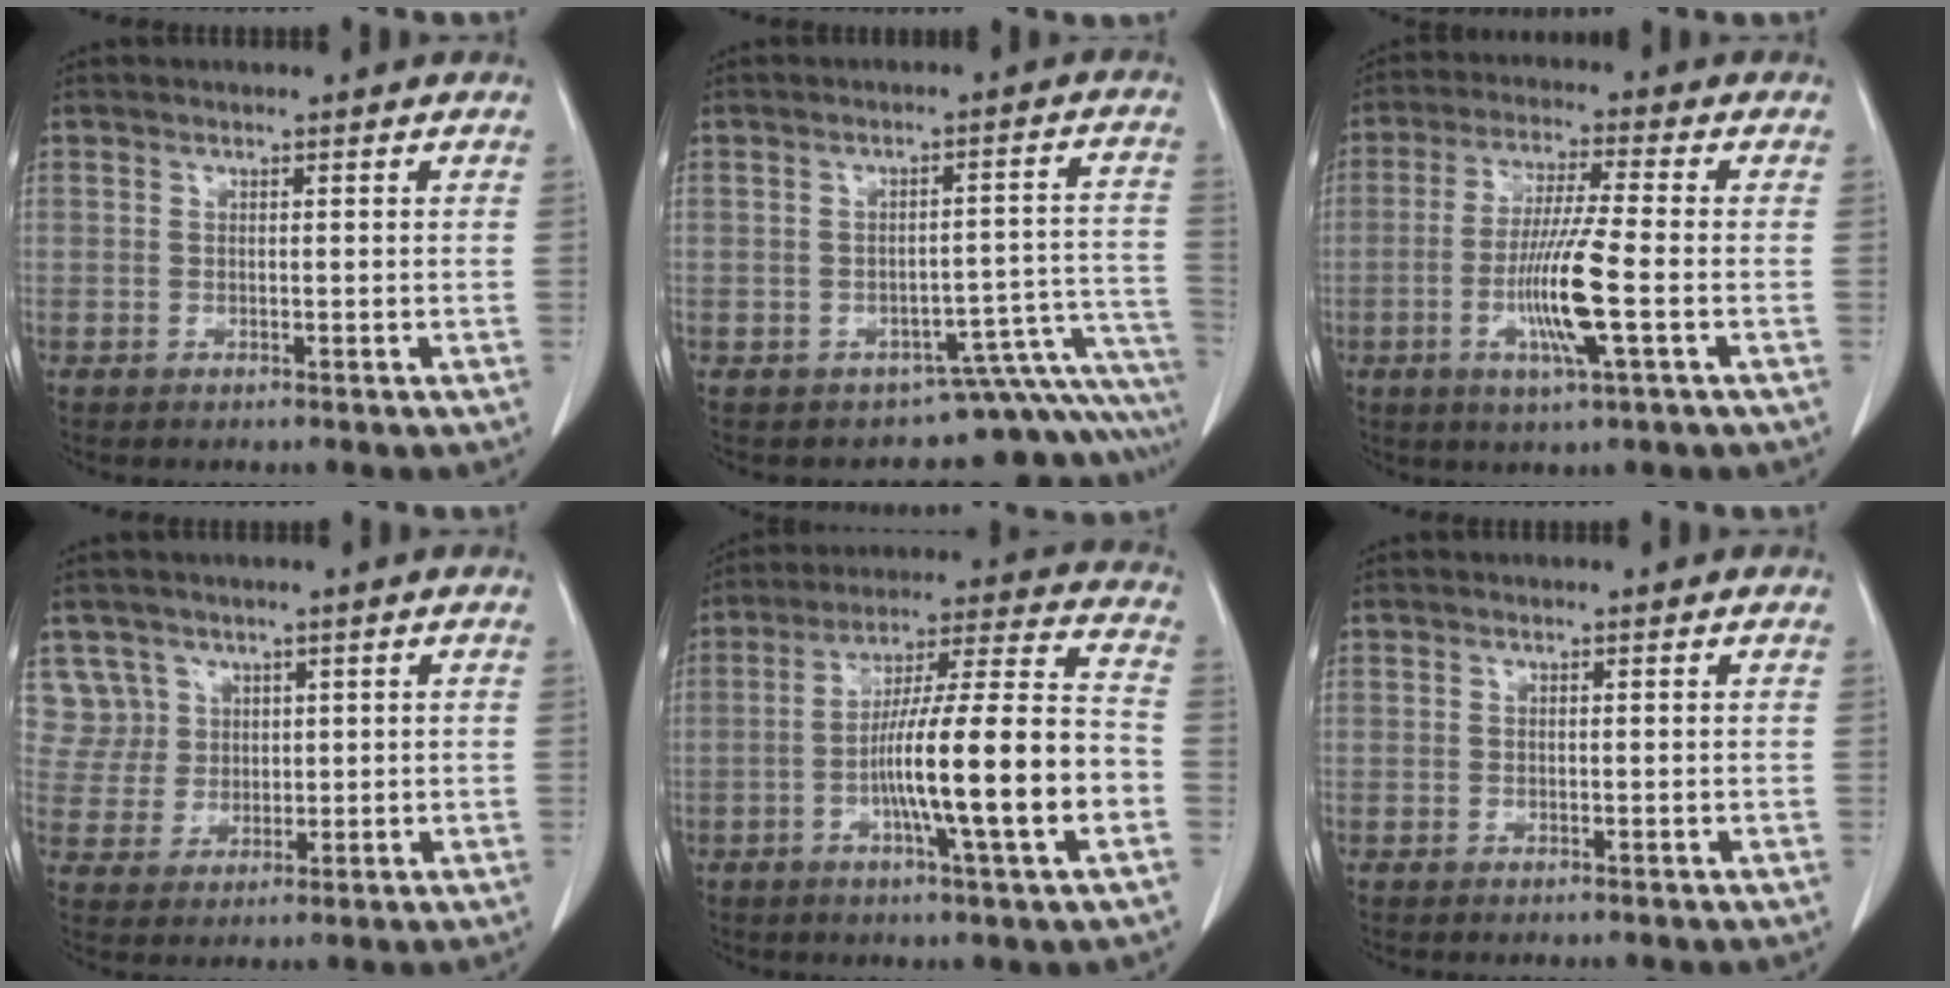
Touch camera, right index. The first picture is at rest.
{"total": 11.9, "force": [-10.3, 4.2, 4.2], "torque": [0.006, 0.065, -0.111]}
{"total": 10.2, "force": [-2.6, -0.2, 9.9], "torque": [-0.195, -0.014, -0.052]}
{"total": 5.8, "force": [3.1, 4.9, -0.5], "torque": [0.019, 0.009, 0.066]}
{"total": 17.7, "force": [-4.5, 0.4, 17.1], "torque": [-0.282, 0.007, -0.075]}
{"total": 0.0}